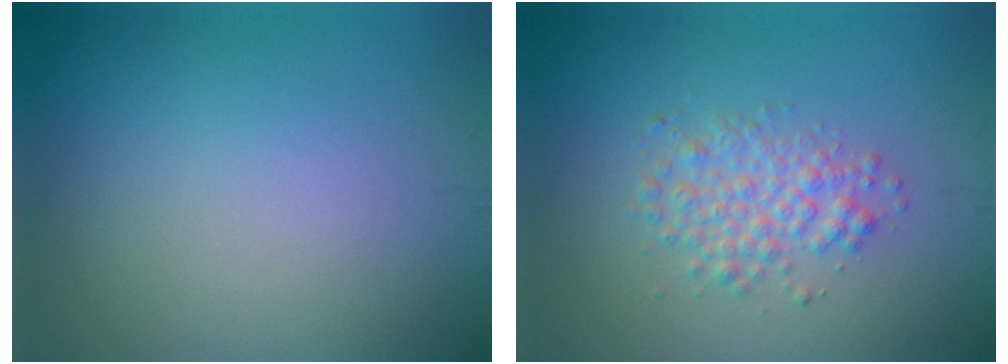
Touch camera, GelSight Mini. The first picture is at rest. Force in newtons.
{"total": 3.0, "press": 3.0, "slide": 0.1}